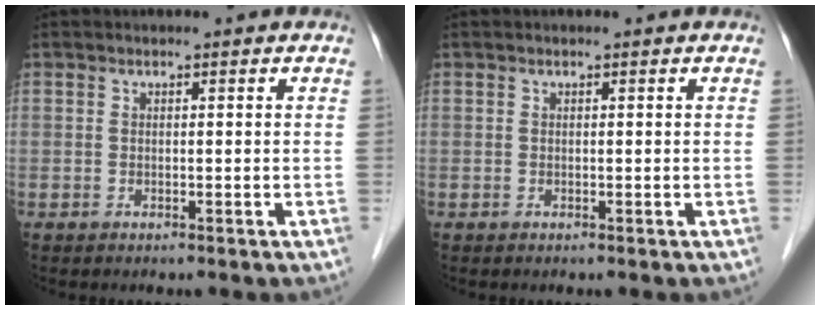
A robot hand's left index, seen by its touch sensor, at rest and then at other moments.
{"total": 0.0}